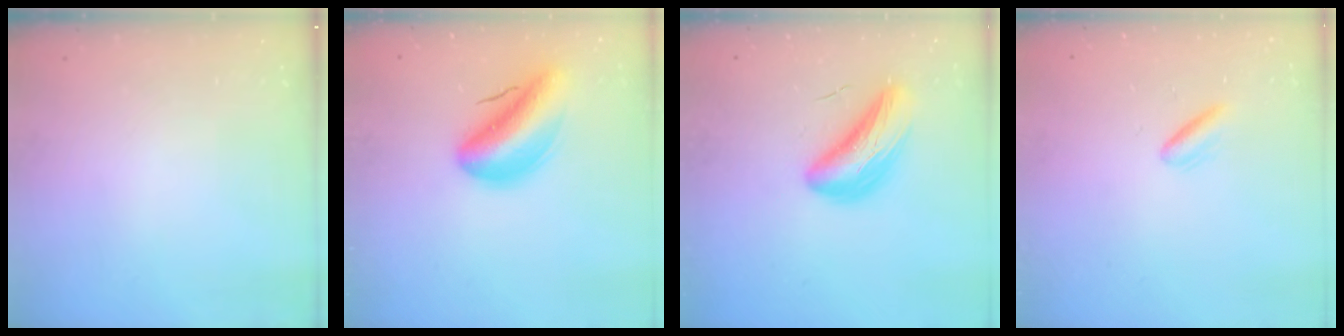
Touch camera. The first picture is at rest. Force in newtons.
{"total": 9.6, "press": 9.0, "slide": 3.2}
{"total": 9.4, "press": 9.3, "slide": 1.7}
{"total": 2.5, "press": 2.4, "slide": 0.9}